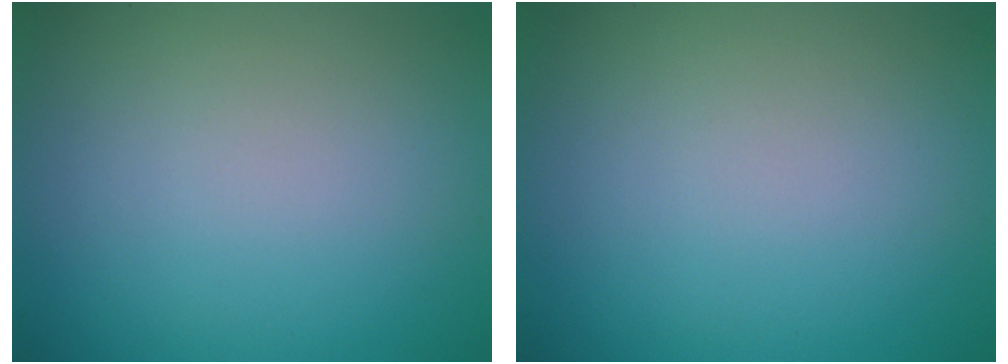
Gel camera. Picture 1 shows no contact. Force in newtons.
{"total": 0.0}